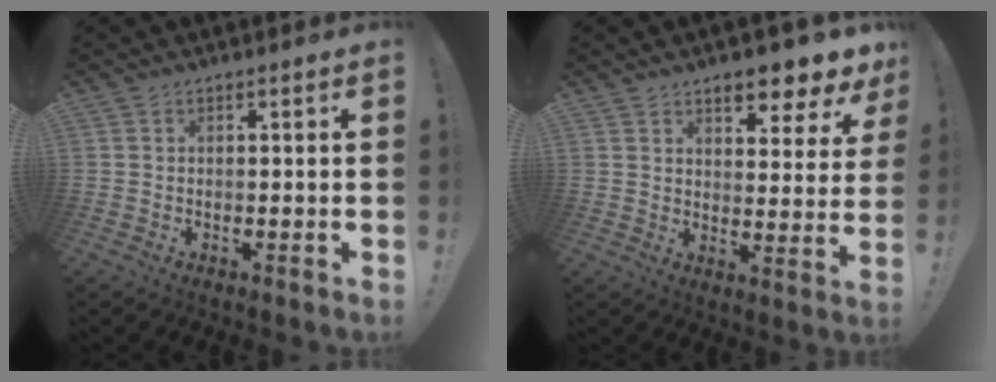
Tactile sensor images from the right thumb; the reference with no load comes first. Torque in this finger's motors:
{"motor_torque": [0.31, 1.72, 0.27, -0.05, 0.00]}